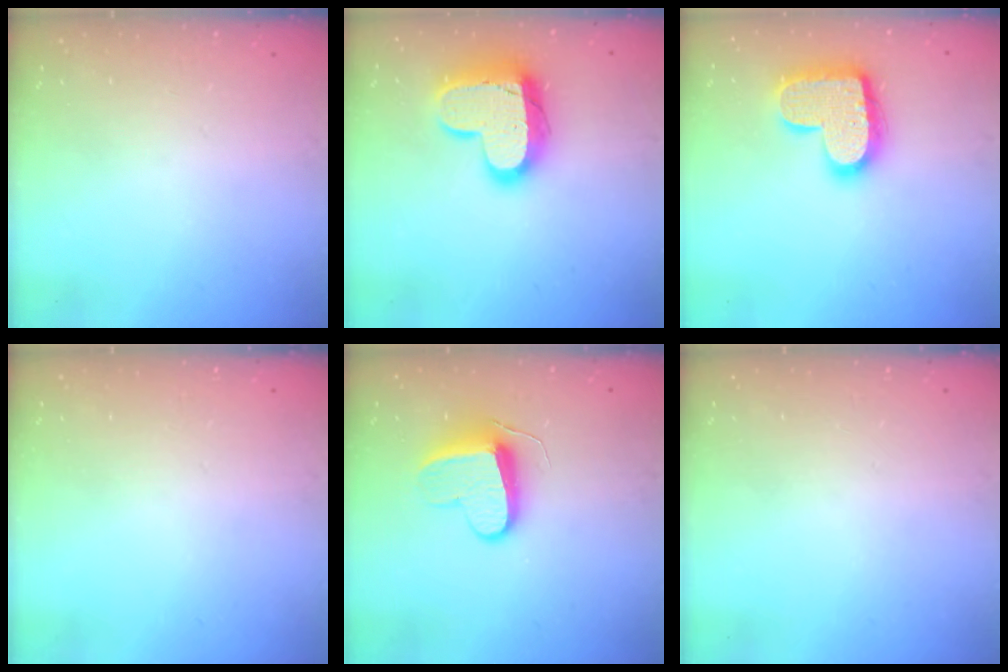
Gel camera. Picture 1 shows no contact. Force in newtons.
{"total": 16.8, "press": 16.7, "slide": 1.4}
{"total": 17.5, "press": 17.5, "slide": 1.0}
{"total": 0.0}
{"total": 10.3, "press": 10.2, "slide": 1.2}
{"total": 0.0}